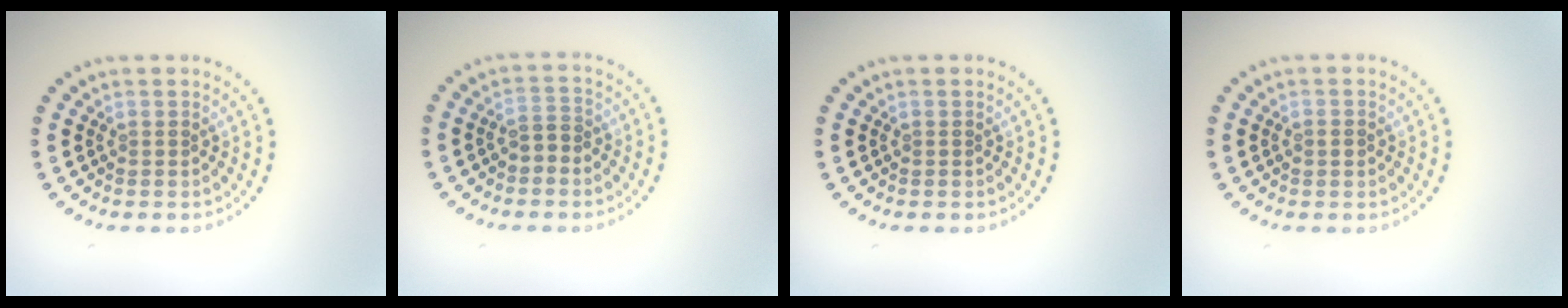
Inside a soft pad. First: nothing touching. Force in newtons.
{"total": 1.9, "press": 1.8, "slide": 0.7}
{"total": 0.0}
{"total": 1.0, "press": 1.0, "slide": 0.2}